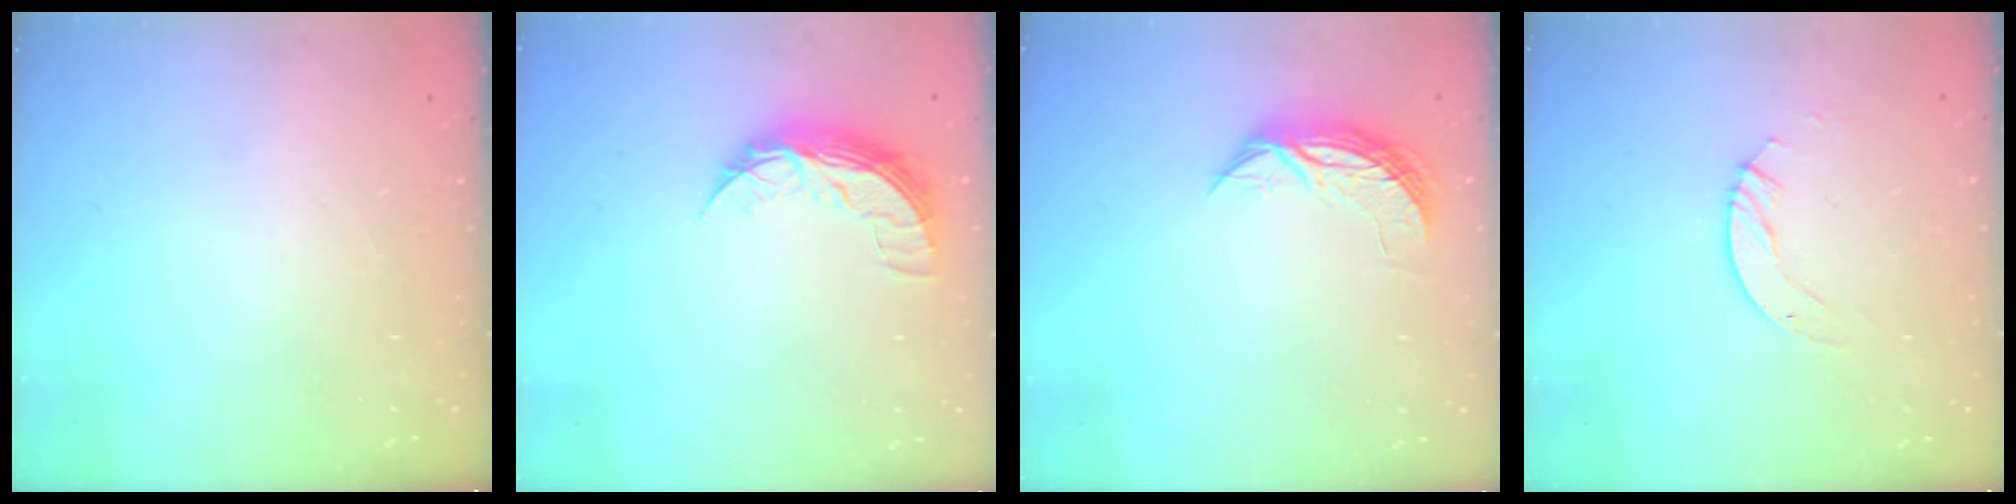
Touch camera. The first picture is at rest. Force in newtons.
{"total": 8.8, "press": 8.8, "slide": 0.2}
{"total": 7.1, "press": 7.1, "slide": 0.4}
{"total": 3.0, "press": 3.0, "slide": 0.2}